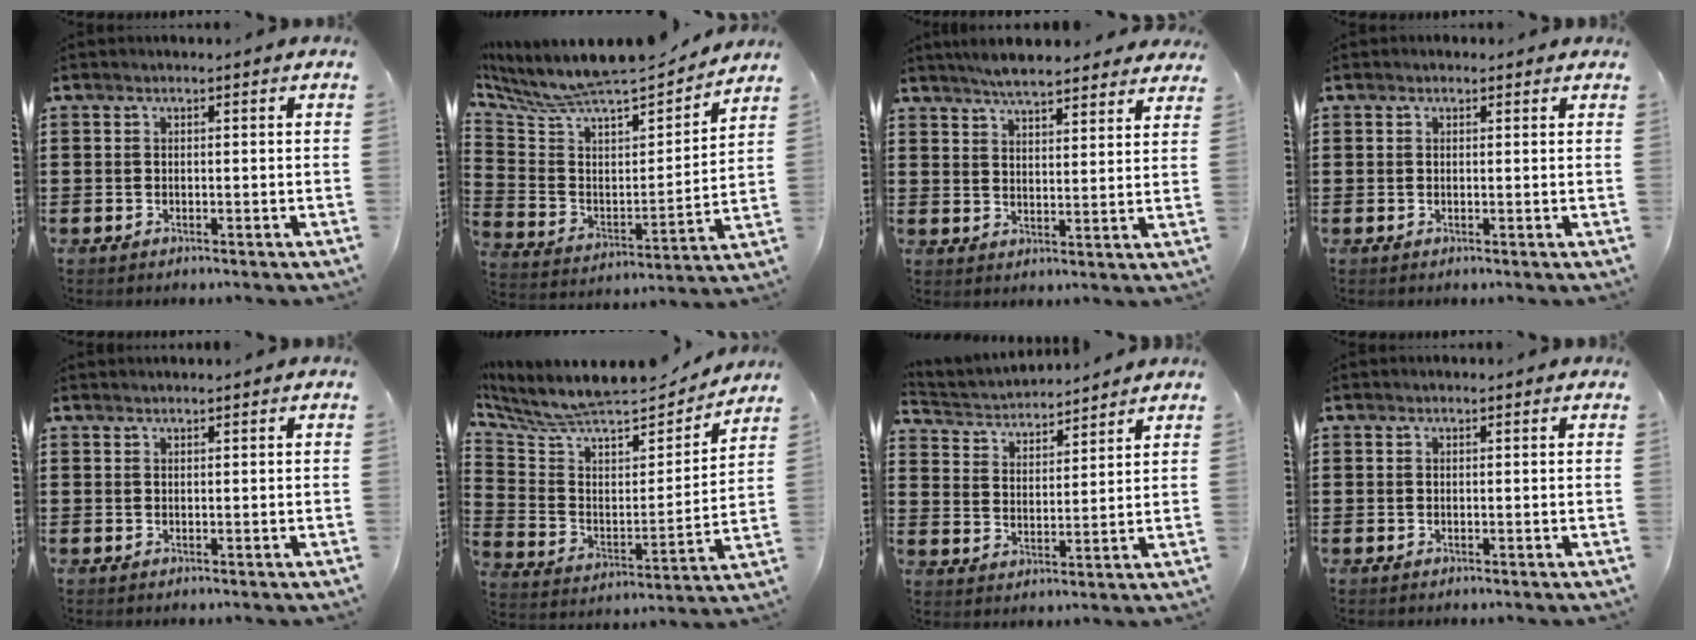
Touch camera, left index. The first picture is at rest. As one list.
[{"total": 8.1, "force": [7.4, 1.1, 3.2], "torque": [-0.099, -0.068, 0.118]}, {"total": 5.6, "force": [5.3, 0.8, 1.6], "torque": [-0.047, -0.014, 0.099]}, {"total": 0.7, "force": [0.5, 0.5, 0.2], "torque": [-0.006, 0.005, 0.009]}, {"total": 0.8, "force": [0.8, 0.0, 0.1], "torque": [-0.003, -0.001, 0.016]}, {"total": 8.7, "force": [7.8, 1.8, 3.5], "torque": [-0.108, -0.062, 0.130]}, {"total": 3.7, "force": [3.6, 0.7, 0.0], "torque": [-0.022, -0.022, 0.059]}, {"total": 0.5, "force": [0.5, 0.2, 0.2], "torque": [-0.006, 0.001, 0.009]}]